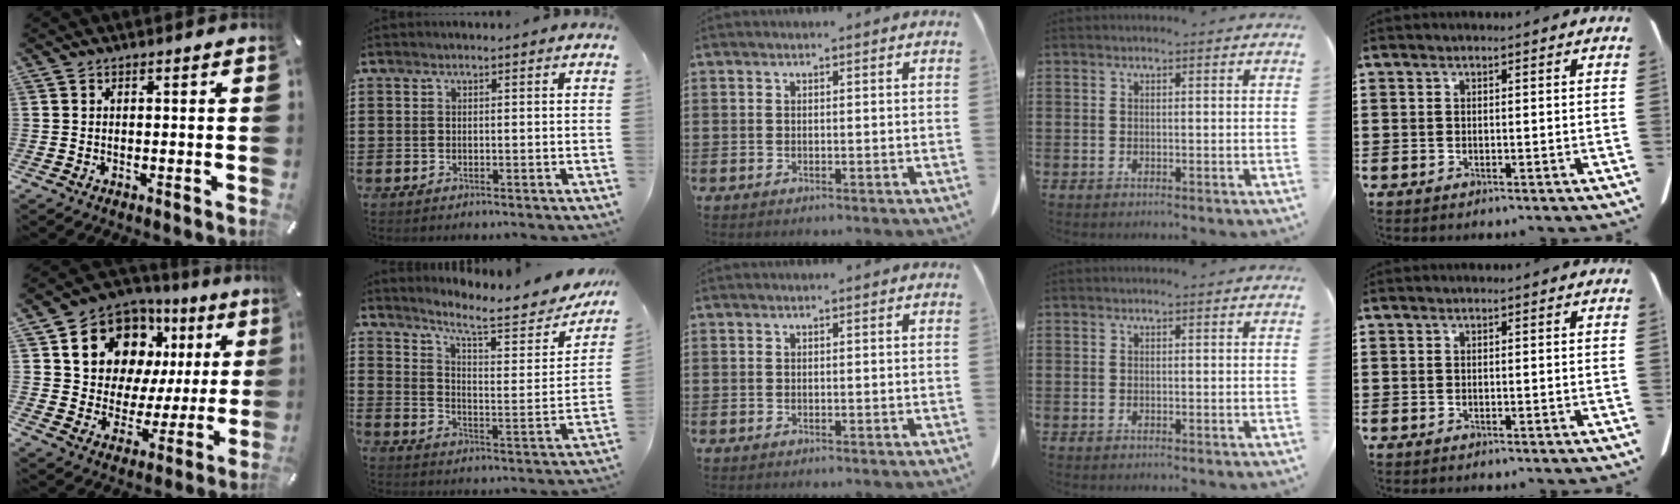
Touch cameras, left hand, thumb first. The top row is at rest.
{"thumb": {"total": 14.6, "force": [7.9, 11.0, 5.5], "torque": [-0.096, -0.051, 0.148]}, "index": {"total": 8.3, "force": [6.7, 1.0, 4.8], "torque": [-0.100, -0.050, 0.102]}}